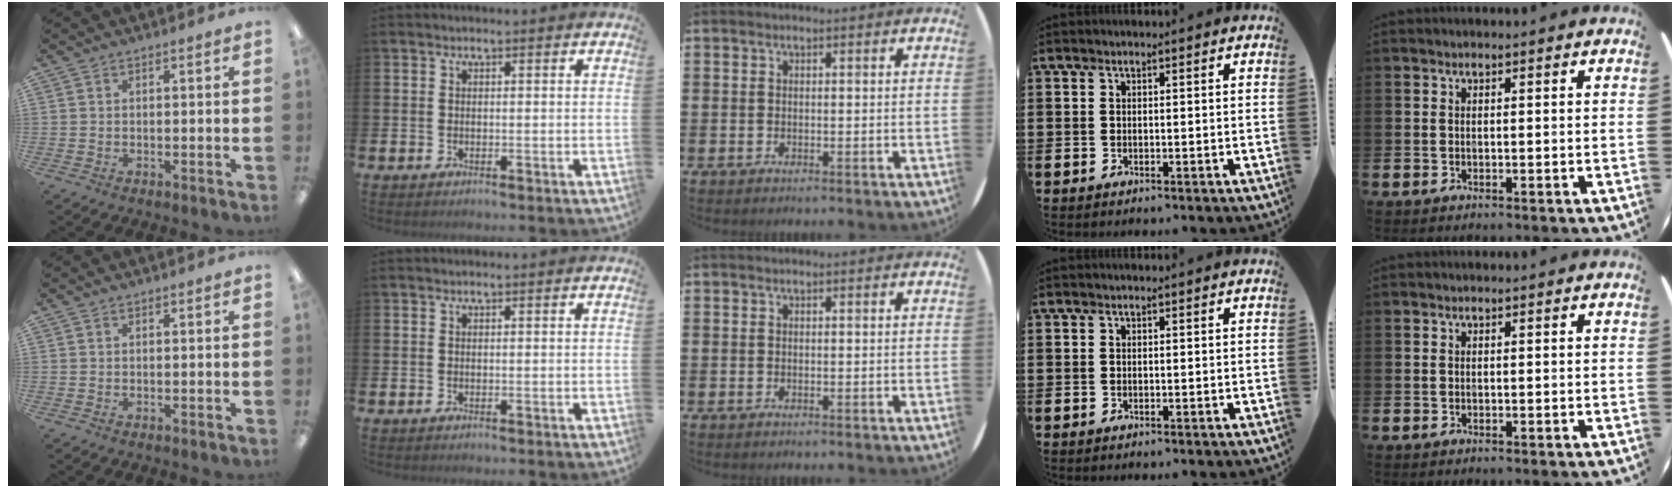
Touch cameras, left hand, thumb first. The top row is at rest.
{}